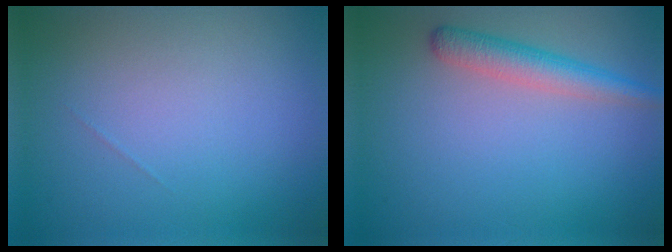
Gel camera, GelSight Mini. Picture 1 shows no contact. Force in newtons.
{"total": 2.8, "press": 2.8, "slide": 0.2}